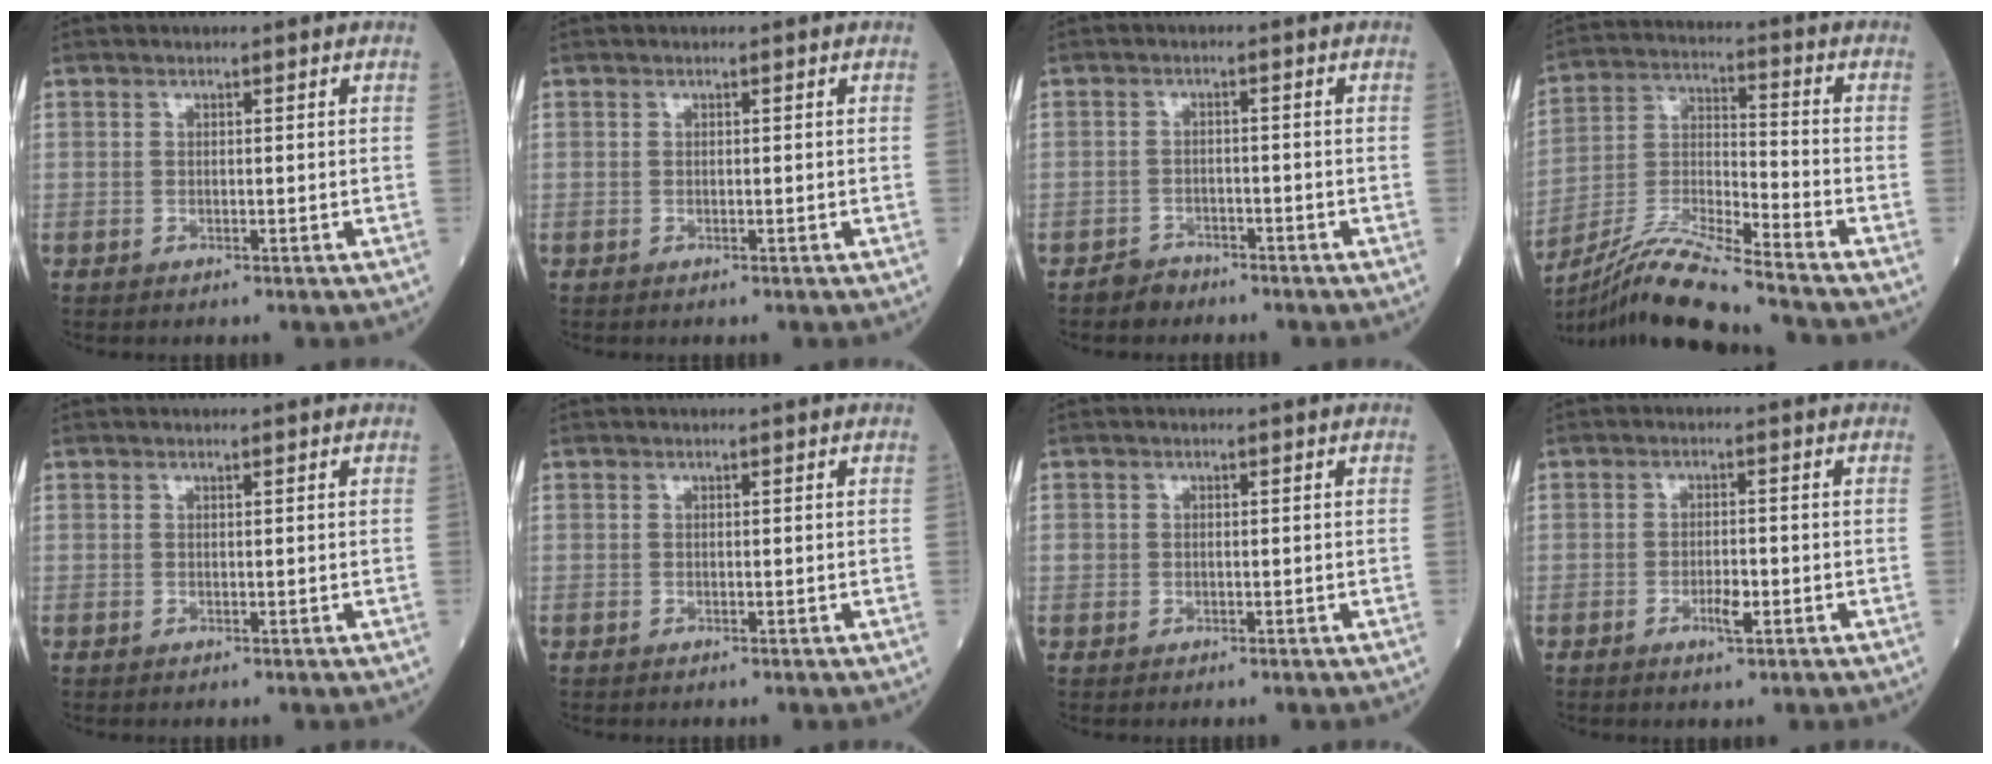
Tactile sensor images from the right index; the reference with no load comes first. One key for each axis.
{"total": 0.0}
{"total": 2.3, "fx": -1.9, "fy": 1.2, "fz": -0.3, "tx": 0.004, "ty": 0.005, "tz": -0.035}
{"total": 13.9, "fx": -12.1, "fy": -0.9, "fz": 6.8, "tx": -0.134, "ty": -0.009, "tz": -0.226}
{"total": 0.0}
{"total": 0.0}
{"total": 1.3, "fx": 0.1, "fy": 1.2, "fz": 0.6, "tx": -0.014, "ty": 0.008, "tz": 0.004}
{"total": 3.0, "fx": -1.2, "fy": 0.8, "fz": 2.7, "tx": -0.048, "ty": 0.000, "tz": -0.019}